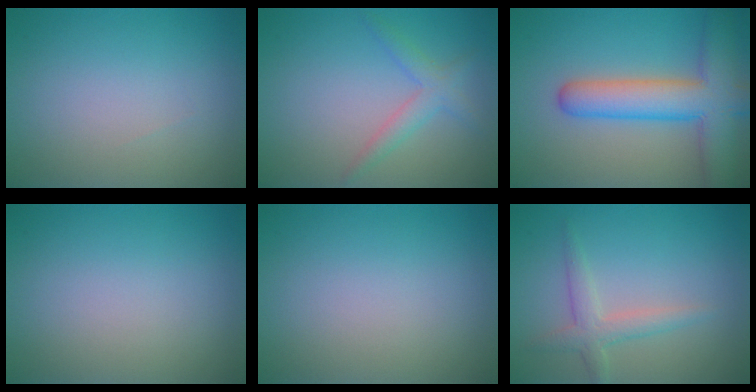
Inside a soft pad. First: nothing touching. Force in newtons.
{"total": 2.2, "press": 2.2, "slide": 0.1}
{"total": 8.0, "press": 8.0, "slide": 0.5}
{"total": 0.0}
{"total": 0.0}
{"total": 2.5, "press": 2.5, "slide": 0.1}